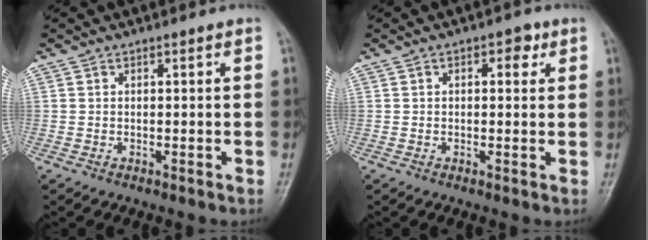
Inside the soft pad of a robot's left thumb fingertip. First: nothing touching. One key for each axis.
{"total": 3.0, "fx": 1.1, "fy": 1.8, "fz": 2.2, "tx": -0.006, "ty": 0.004, "tz": 0.008}